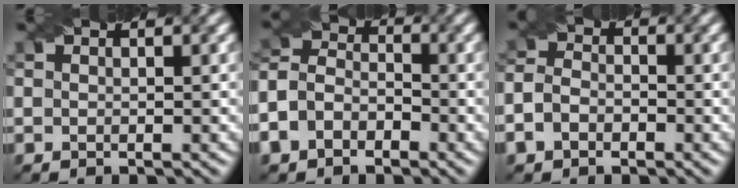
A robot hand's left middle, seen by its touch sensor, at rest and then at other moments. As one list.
[{"total": 5.1, "force": [-2.4, 3.7, 2.6], "torque": [-0.056, 0.008, -0.057]}, {"total": 3.0, "force": [-1.3, 2.2, 1.6], "torque": [-0.036, 0.001, -0.031]}]